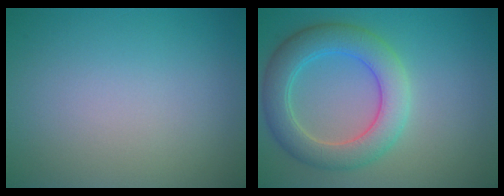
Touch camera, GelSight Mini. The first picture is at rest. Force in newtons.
{"total": 5.8, "press": 5.7, "slide": 0.4}